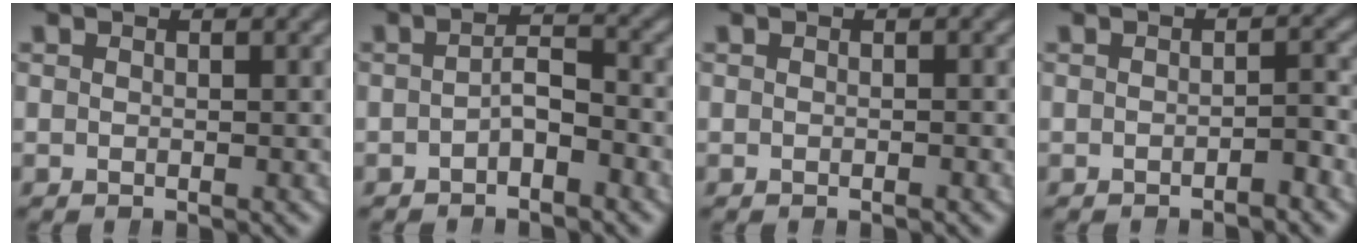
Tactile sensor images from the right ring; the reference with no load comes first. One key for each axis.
{"total": 2.0, "fx": -1.1, "fy": 0.9, "fz": 1.4, "tx": -0.018, "ty": -0.003, "tz": -0.020}
{"total": 0.0}
{"total": 1.2, "fx": -1.0, "fy": 0.3, "fz": 0.5, "tx": -0.008, "ty": 0.001, "tz": -0.019}